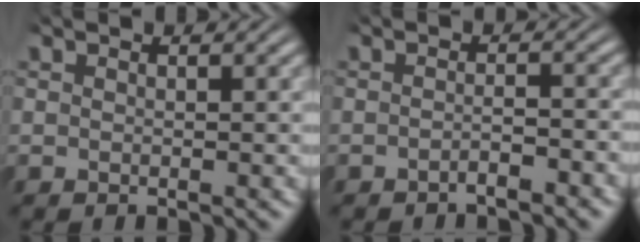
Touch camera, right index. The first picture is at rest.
{"total": 1.6, "force": [-1.5, -0.1, 0.6], "torque": [-0.003, -0.001, -0.029]}